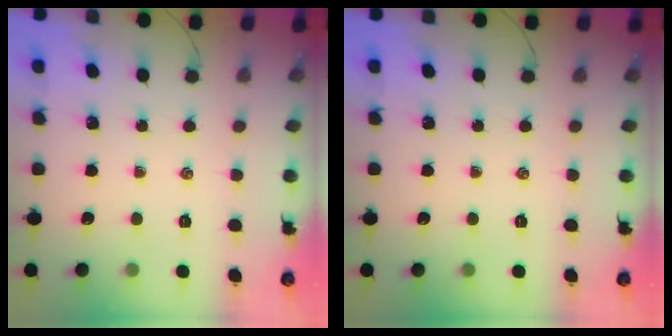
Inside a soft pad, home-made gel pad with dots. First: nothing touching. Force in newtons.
{"total": 0.0}